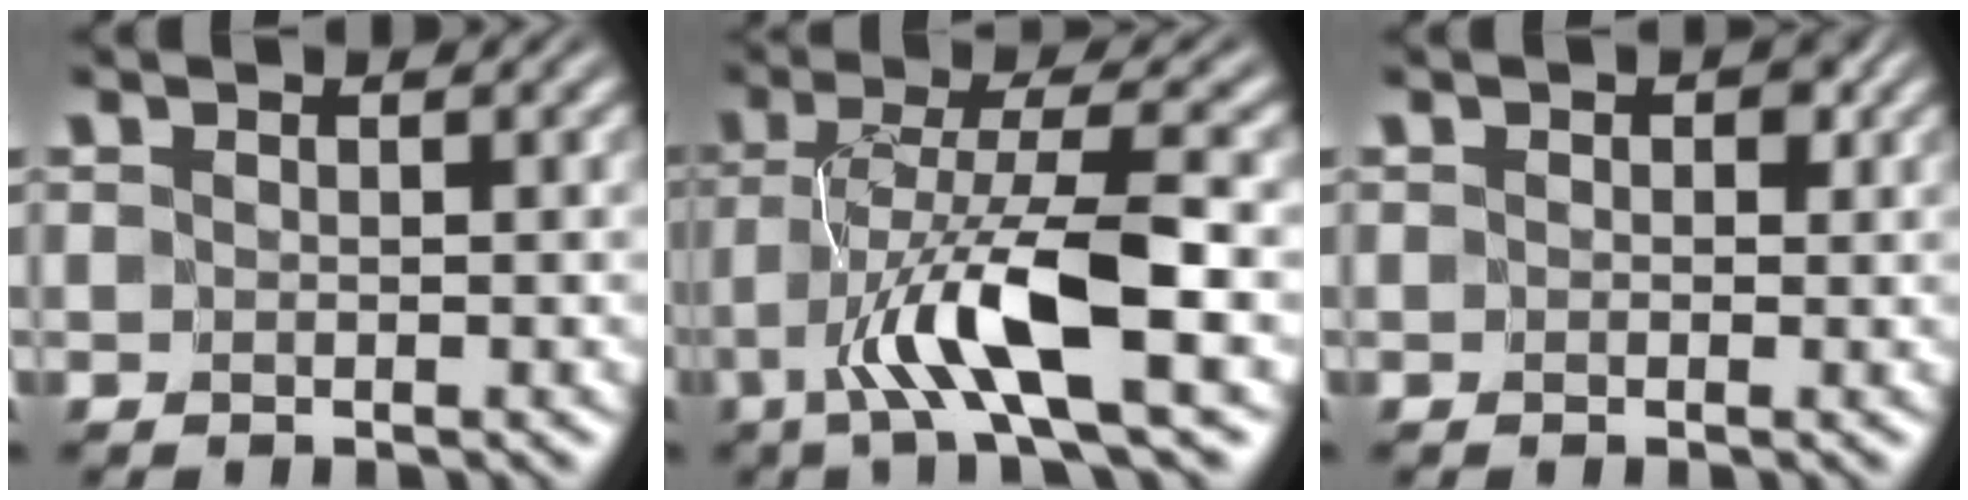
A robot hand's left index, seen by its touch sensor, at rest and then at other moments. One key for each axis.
{"total": 8.3, "fx": -2.8, "fy": 1.5, "fz": 7.7, "tx": -0.140, "ty": 0.003, "tz": -0.051}
{"total": 1.0, "fx": 0.2, "fy": 0.8, "fz": 0.6, "tx": -0.002, "ty": -0.003, "tz": 0.002}